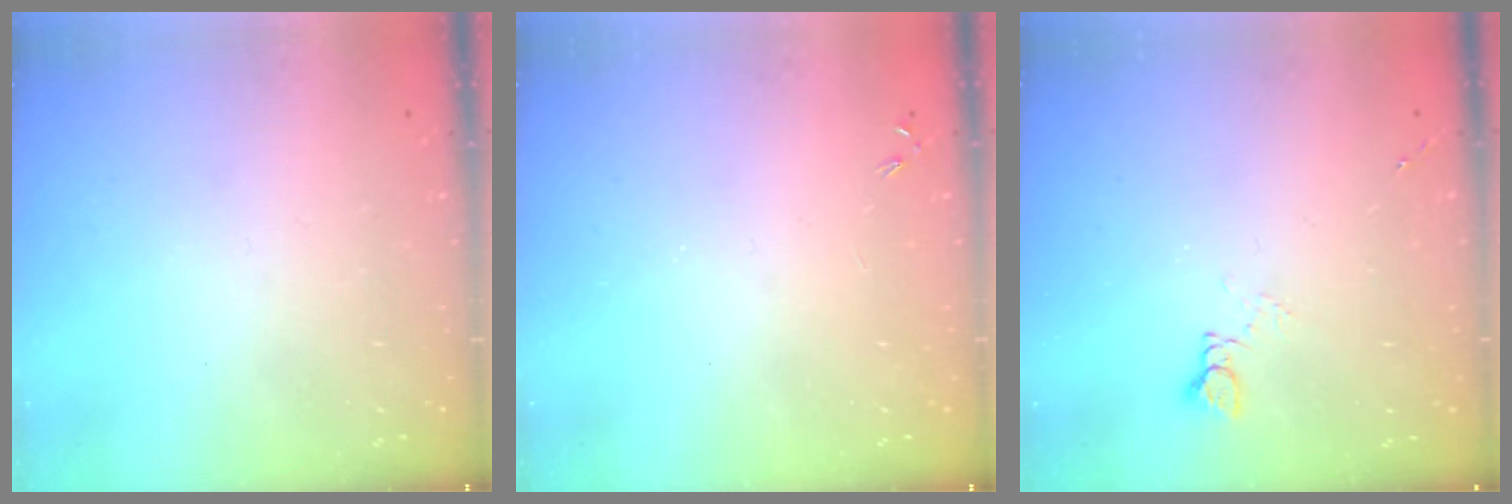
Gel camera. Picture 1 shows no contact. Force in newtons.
{"total": 0.0}
{"total": 2.9, "press": 2.9, "slide": 0.3}